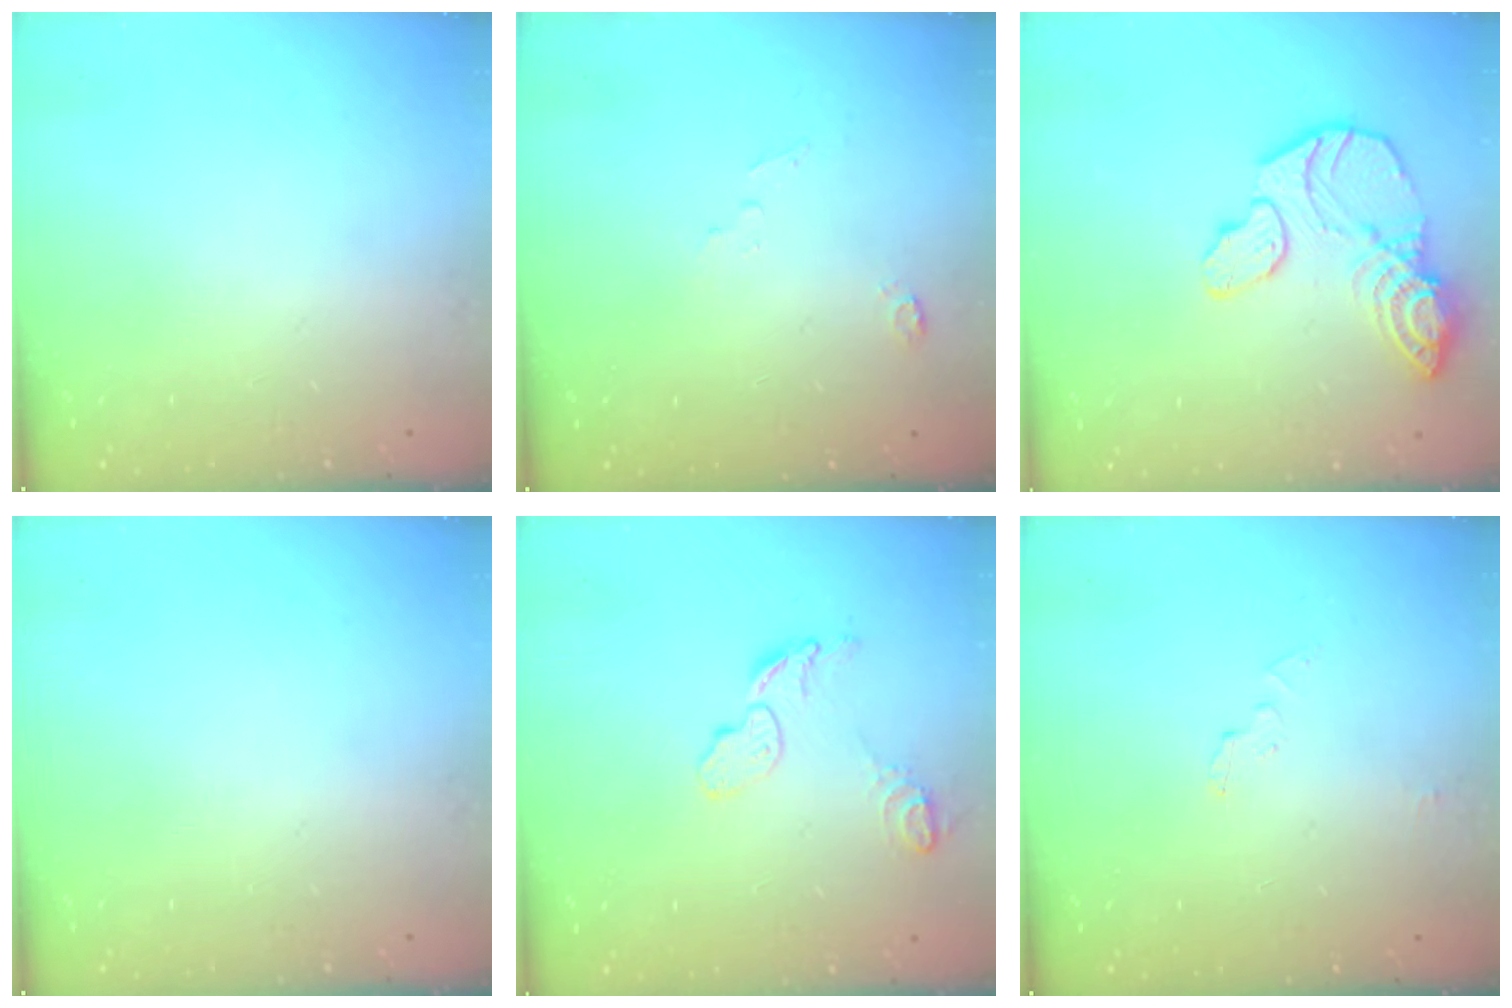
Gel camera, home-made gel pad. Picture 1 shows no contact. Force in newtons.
{"total": 3.3, "press": 3.2, "slide": 0.4}
{"total": 13.8, "press": 13.7, "slide": 1.4}
{"total": 0.0}
{"total": 8.1, "press": 8.0, "slide": 0.5}
{"total": 2.8, "press": 2.8, "slide": 0.2}